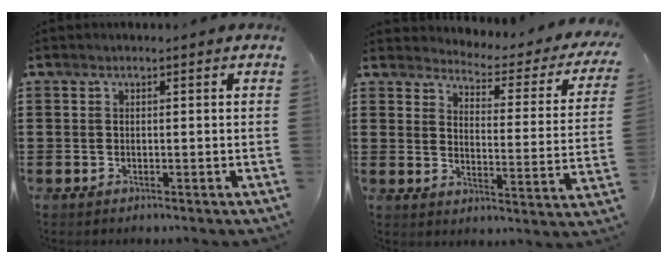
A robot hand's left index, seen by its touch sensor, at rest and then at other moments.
{"total": 3.1, "force": [3.0, 0.3, 0.8], "torque": [-0.029, -0.031, 0.043]}